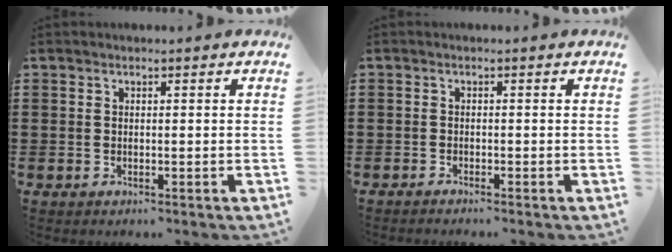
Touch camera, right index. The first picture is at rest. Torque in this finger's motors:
{"motor_torque": [0.16, 0.14, 0.01, 0.00]}